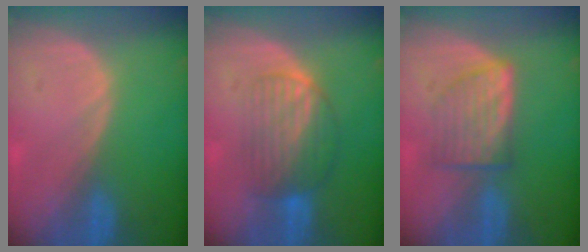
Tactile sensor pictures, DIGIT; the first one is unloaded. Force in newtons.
{"total": 6.7, "press": 6.5, "slide": 1.8}
{"total": 5.7, "press": 5.6, "slide": 1.2}